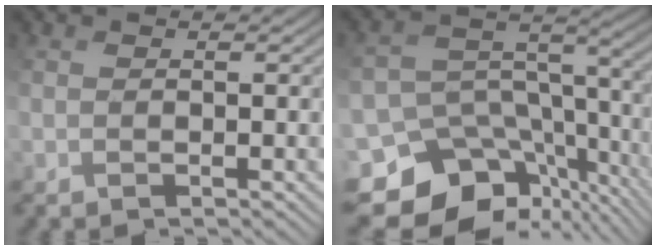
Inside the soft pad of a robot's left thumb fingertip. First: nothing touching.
{"total": 13.3, "force": [-8.9, 8.9, 4.3], "torque": [-0.114, -0.010, -0.096]}